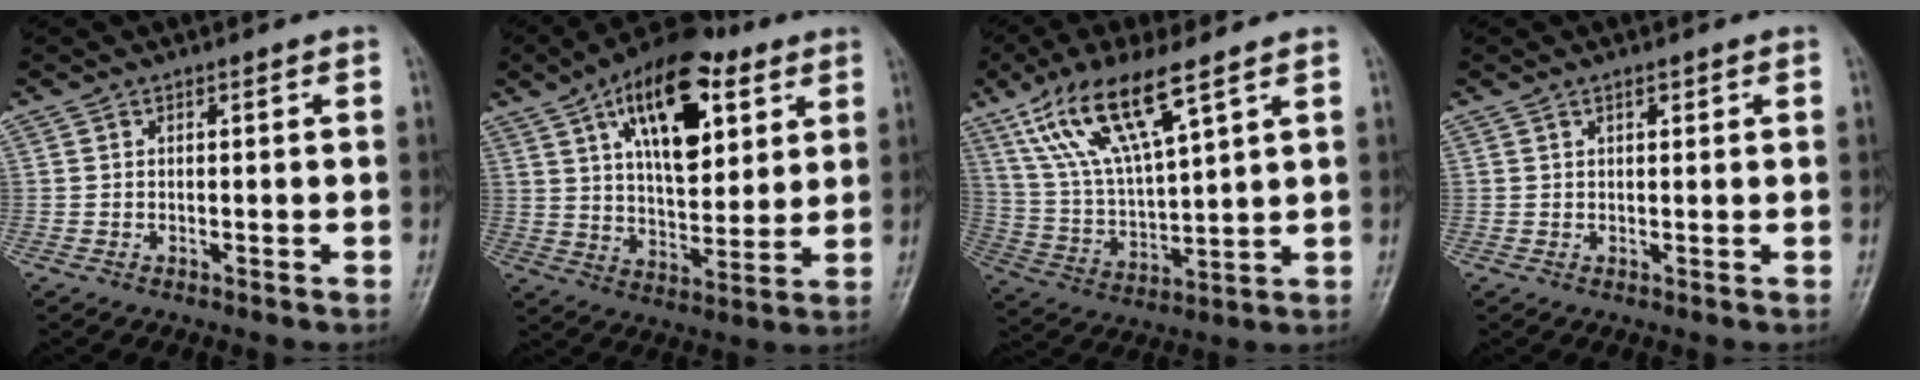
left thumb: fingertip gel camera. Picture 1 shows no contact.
{"total": 19.3, "force": [8.6, 9.6, 14.4], "torque": [-0.188, -0.023, 0.138]}
{"total": 15.8, "force": [9.1, 4.3, 12.1], "torque": [-0.232, -0.027, 0.186]}
{"total": 1.4, "force": [0.9, 0.6, 0.9], "torque": [-0.008, -0.002, 0.012]}